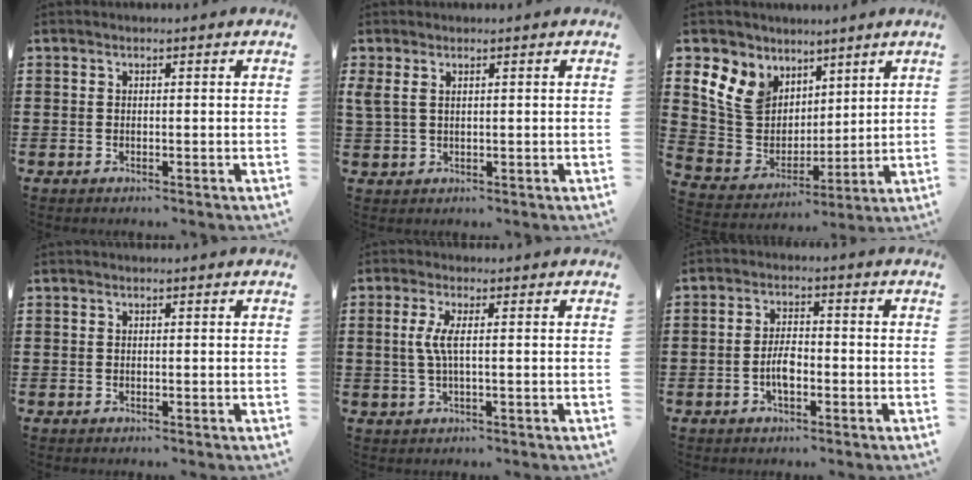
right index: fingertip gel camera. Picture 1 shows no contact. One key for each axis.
{"total": 1.8, "fx": 0.9, "fy": 0.8, "fz": 1.3, "tx": -0.029, "ty": 0.004, "tz": 0.017}
{"total": 9.5, "fx": 4.9, "fy": 7.7, "fz": 2.6, "tx": -0.107, "ty": -0.029, "tz": 0.102}
{"total": 0.0}
{"total": 3.5, "fx": 0.0, "fy": 0.2, "fz": 3.5, "tx": -0.081, "ty": -0.011, "tz": -0.006}
{"total": 4.0, "fx": -1.2, "fy": 1.7, "fz": 3.4, "tx": -0.076, "ty": 0.000, "tz": -0.025}